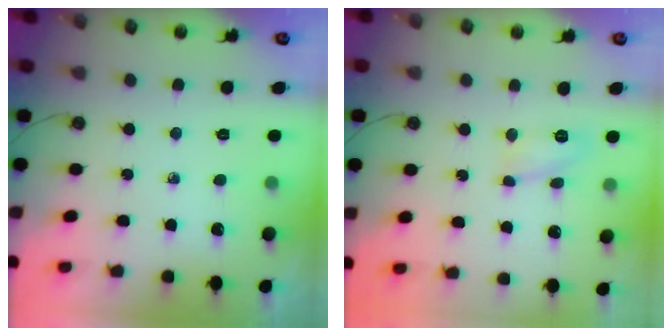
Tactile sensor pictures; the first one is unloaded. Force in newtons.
{"total": 6.6, "press": 6.6, "slide": 0.5}